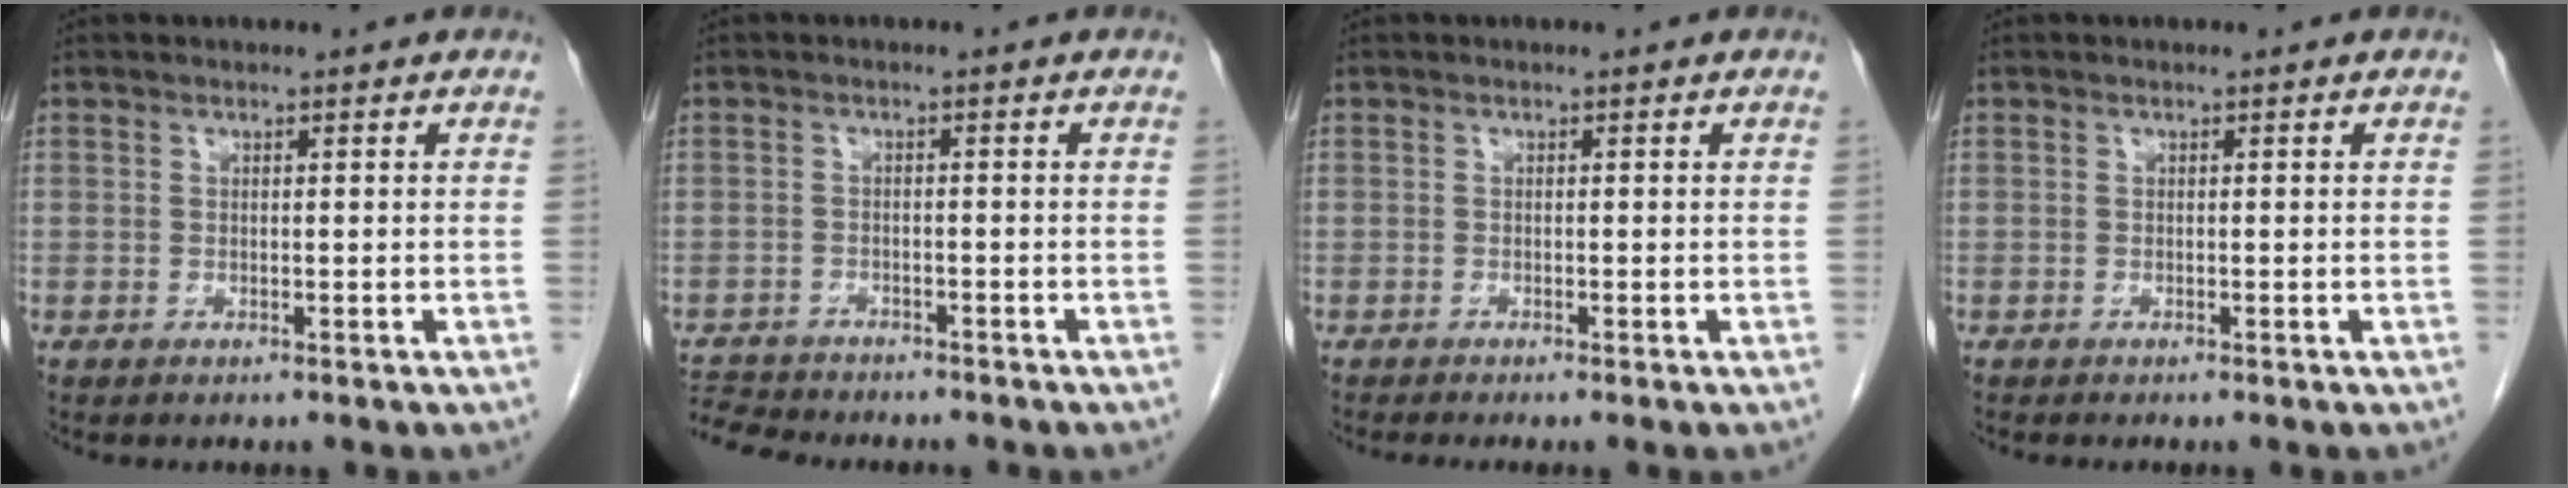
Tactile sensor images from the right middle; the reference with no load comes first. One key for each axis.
{"total": 6.6, "fx": -6.4, "fy": 1.3, "fz": 1.2, "tx": -0.022, "ty": -0.006, "tz": -0.103}
{"total": 1.6, "fx": -1.3, "fy": -0.4, "fz": 0.9, "tx": -0.011, "ty": 0.002, "tz": -0.020}
{"total": 0.0}